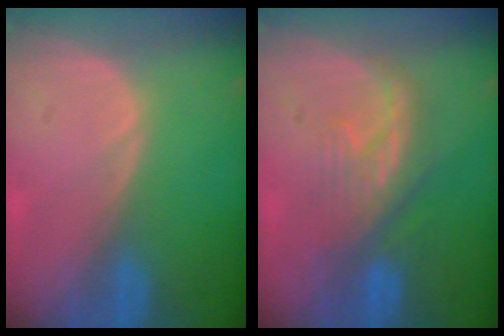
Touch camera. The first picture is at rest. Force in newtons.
{"total": 6.1, "press": 6.0, "slide": 1.1}